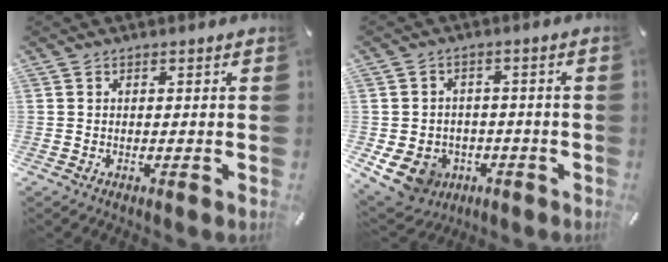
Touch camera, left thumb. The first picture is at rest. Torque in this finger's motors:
{"motor_torque": [0.12, -0.01, 0.50, 0.35, 0.06]}